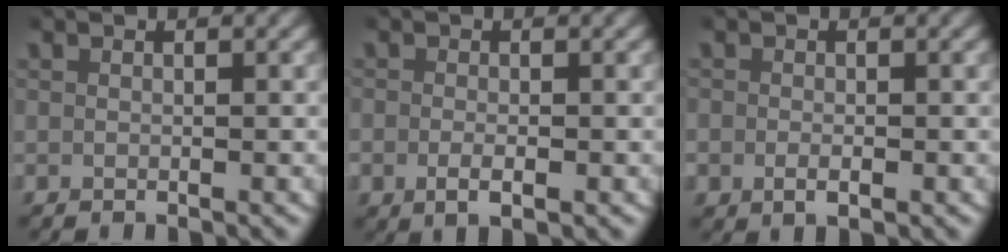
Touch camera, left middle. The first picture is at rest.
{"total": 2.1, "force": [-0.8, 1.1, 1.7], "torque": [-0.038, -0.006, -0.009]}
{"total": 1.9, "force": [-0.6, 1.3, 1.2], "torque": [-0.024, -0.007, -0.006]}